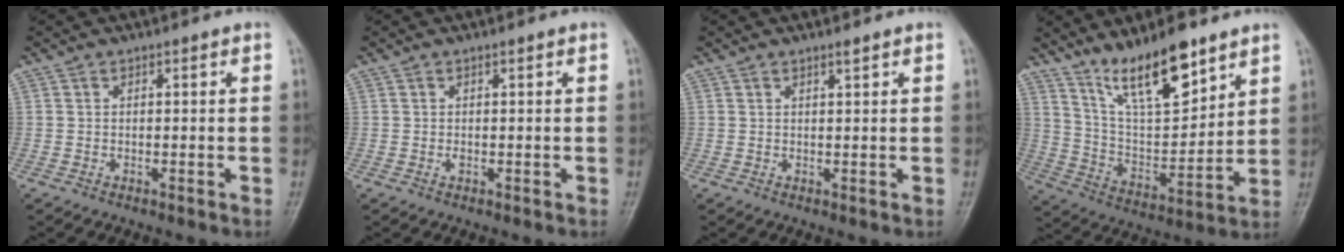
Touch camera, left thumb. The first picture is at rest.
{"total": 0.7, "force": [0.1, 0.3, 0.6], "torque": [-0.008, 0.001, 0.004]}
{"total": 1.0, "force": [0.8, 0.1, 0.6], "torque": [-0.008, -0.006, 0.014]}
{"total": 15.2, "force": [10.8, 4.7, 9.7], "torque": [-0.139, -0.066, 0.206]}